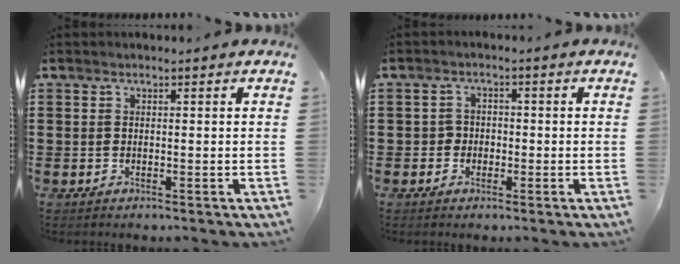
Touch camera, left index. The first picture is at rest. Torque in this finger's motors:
{"motor_torque": [-0.05, 0.00, -0.03, -0.01]}